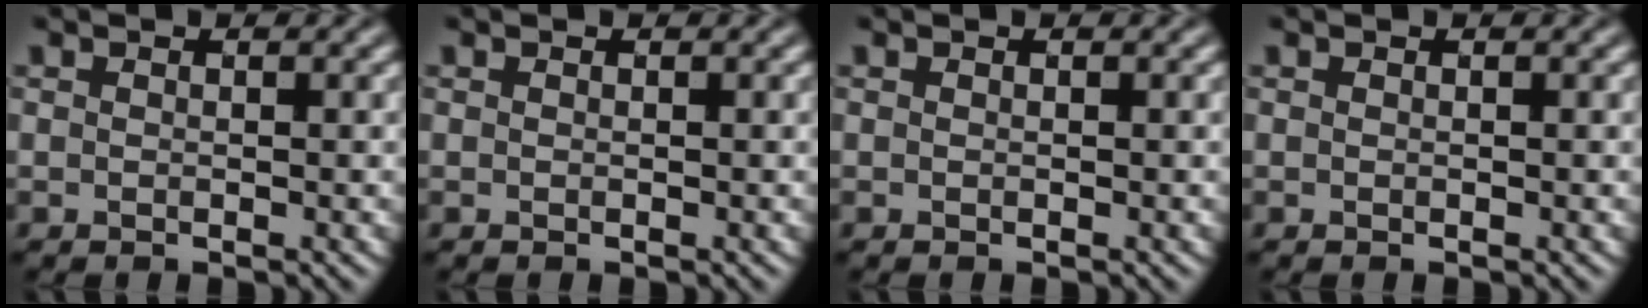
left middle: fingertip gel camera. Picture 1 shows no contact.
{"total": 0.0}
{"total": 0.0}
{"total": 0.0}